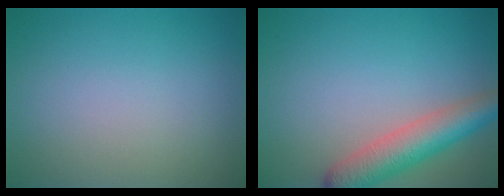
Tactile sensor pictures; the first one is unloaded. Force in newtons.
{"total": 5.3, "press": 5.3, "slide": 0.3}